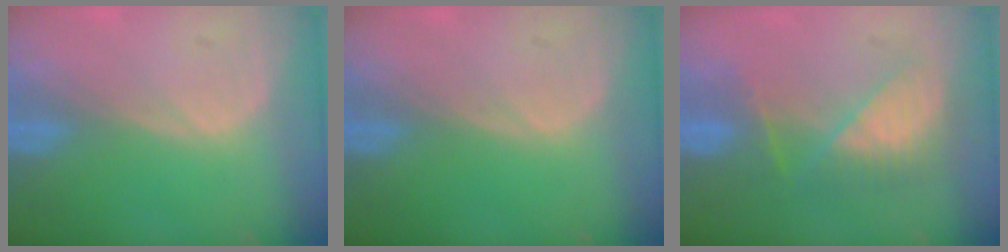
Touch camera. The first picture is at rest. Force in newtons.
{"total": 0.0}
{"total": 8.1, "press": 7.0, "slide": 4.1}